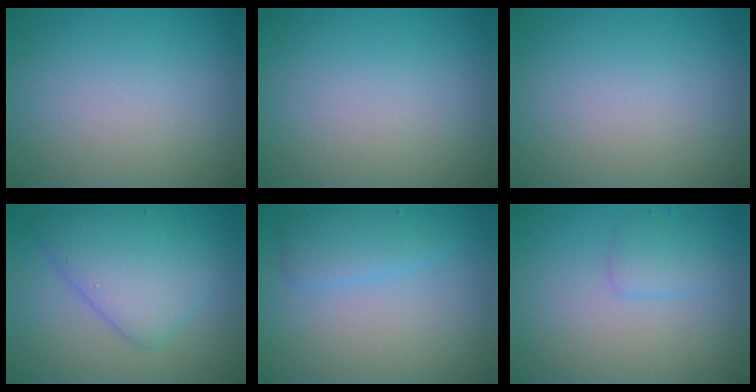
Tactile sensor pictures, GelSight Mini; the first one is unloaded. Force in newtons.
{"total": 0.0}
{"total": 0.0}
{"total": 5.4, "press": 5.4, "slide": 0.1}
{"total": 2.3, "press": 2.3, "slide": 0.0}
{"total": 1.5, "press": 1.5, "slide": 0.2}